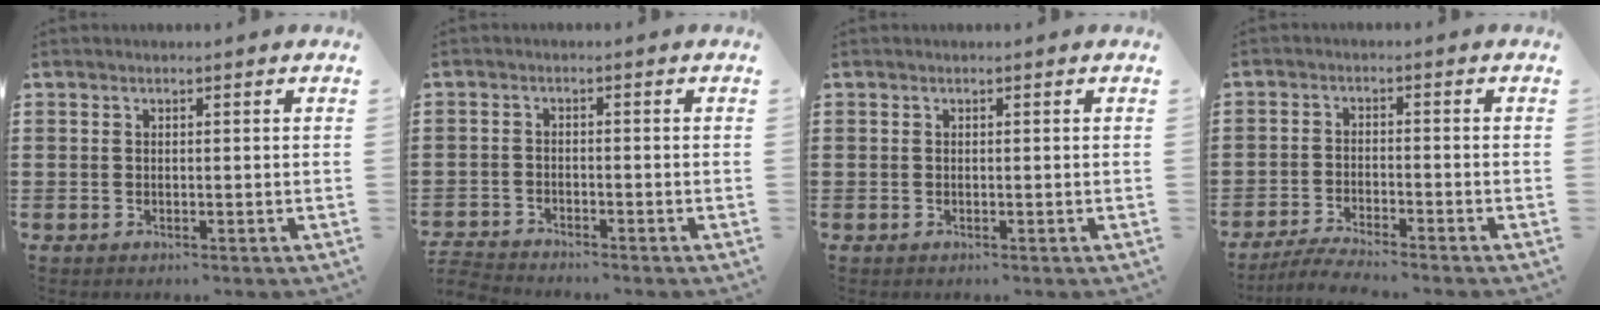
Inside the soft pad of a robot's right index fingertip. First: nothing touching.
{"total": 2.7, "force": [-2.7, 0.0, 0.0], "torque": [-0.013, -0.006, -0.060]}
{"total": 0.0}
{"total": 3.6, "force": [-3.5, -0.3, 0.9], "torque": [-0.023, -0.005, -0.071]}